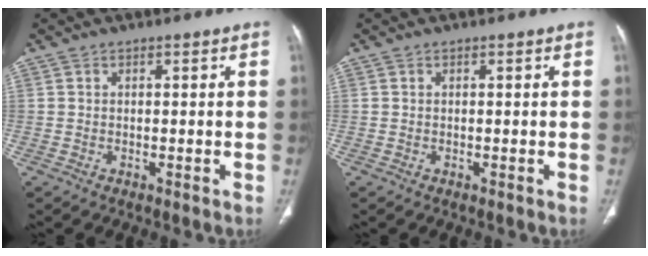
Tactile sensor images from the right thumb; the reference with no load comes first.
{"total": 0.0}